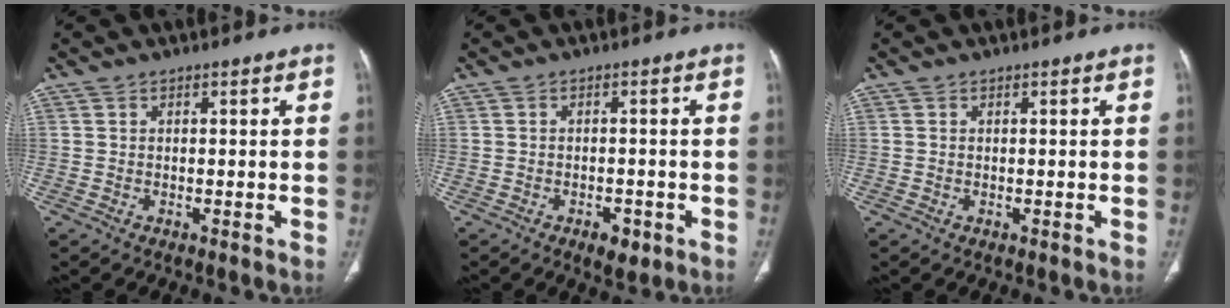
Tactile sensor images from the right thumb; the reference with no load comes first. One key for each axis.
{"total": 3.6, "fx": -1.8, "fy": 2.0, "fz": 2.5, "tx": -0.026, "ty": 0.005, "tz": -0.021}
{"total": 0.0}